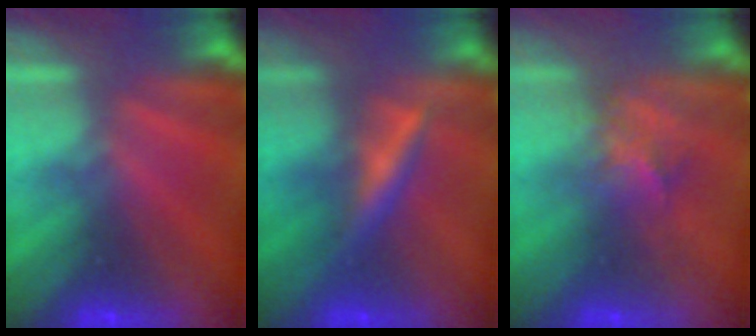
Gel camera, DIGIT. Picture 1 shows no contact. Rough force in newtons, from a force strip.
{"total": 2.4}
{"total": 2.7}